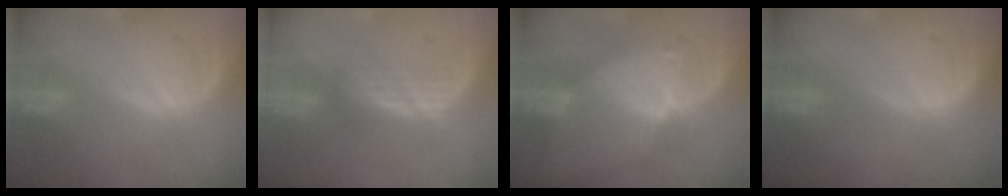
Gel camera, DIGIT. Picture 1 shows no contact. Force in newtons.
{"total": 3.0, "press": 2.6, "slide": 1.5}
{"total": 6.6, "press": 5.8, "slide": 3.0}
{"total": 0.0}